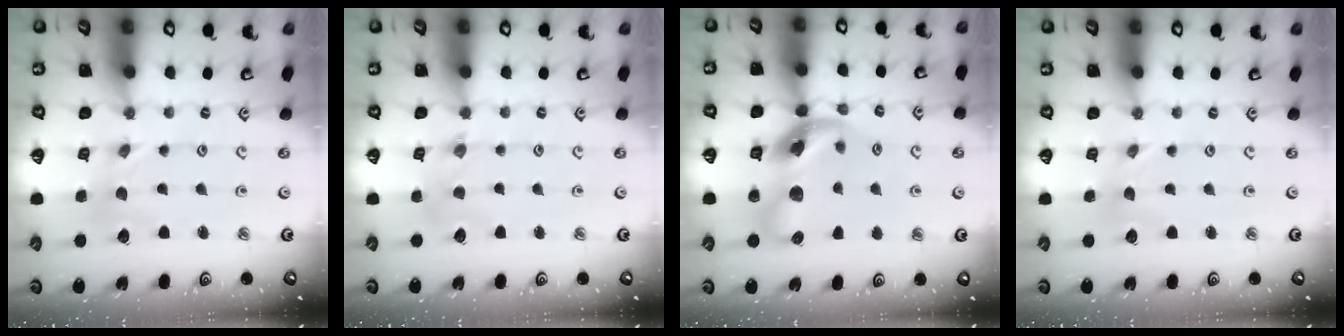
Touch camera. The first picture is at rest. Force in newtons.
{"total": 2.3, "press": 2.2, "slide": 0.3}
{"total": 14.7, "press": 14.6, "slide": 2.1}
{"total": 0.0}